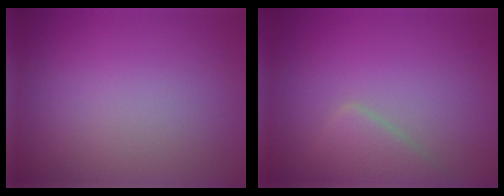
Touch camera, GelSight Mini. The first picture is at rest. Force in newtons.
{"total": 2.6, "press": 2.6, "slide": 0.0}